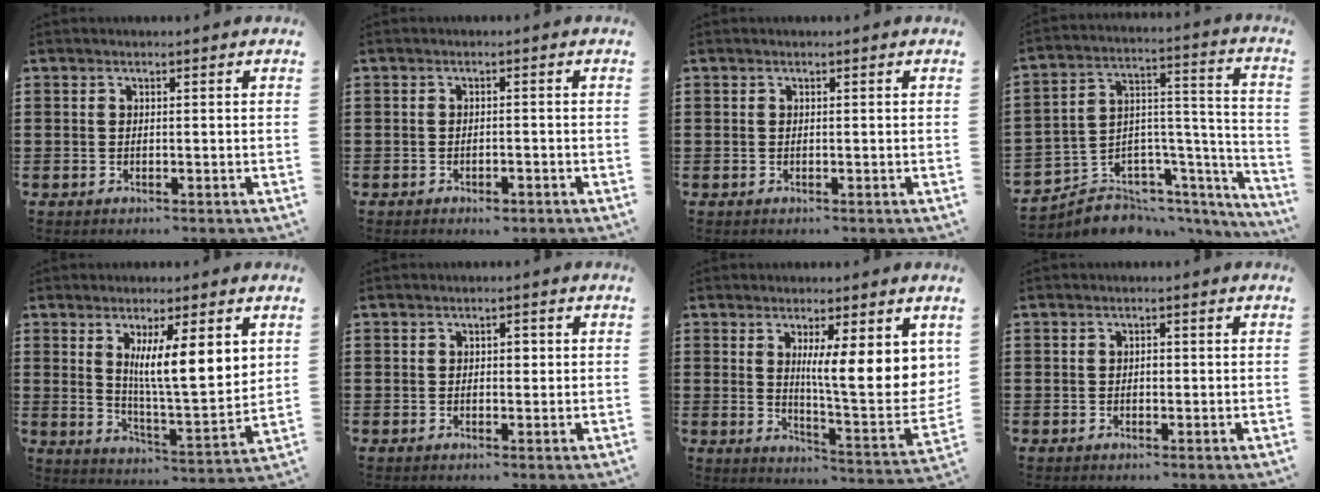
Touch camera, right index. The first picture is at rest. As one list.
[{"total": 1.3, "force": [-1.2, 0.4, 0.5], "torque": [-0.014, -0.004, -0.023]}, {"total": 0.0}, {"total": 5.0, "force": [-3.5, 3.5, 0.5], "torque": [-0.019, -0.012, -0.063]}, {"total": 9.1, "force": [3.6, 1.5, 8.2], "torque": [-0.141, -0.020, 0.054]}, {"total": 1.2, "force": [0.1, 0.7, 1.0], "torque": [-0.019, 0.005, 0.000]}, {"total": 10.3, "force": [3.5, 2.0, 9.5], "torque": [-0.143, -0.029, 0.052]}, {"total": 0.9, "force": [-0.1, 0.5, 0.7], "torque": [-0.015, 0.000, -0.002]}]